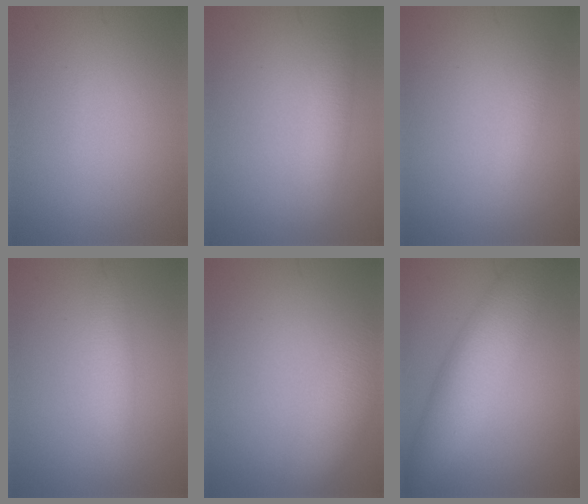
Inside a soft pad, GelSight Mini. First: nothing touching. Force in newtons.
{"total": 2.5, "press": 2.5, "slide": 0.1}
{"total": 1.2, "press": 1.2, "slide": 0.1}
{"total": 2.5, "press": 2.5, "slide": 0.0}
{"total": 5.1, "press": 5.1, "slide": 0.2}
{"total": 6.6, "press": 6.6, "slide": 0.4}